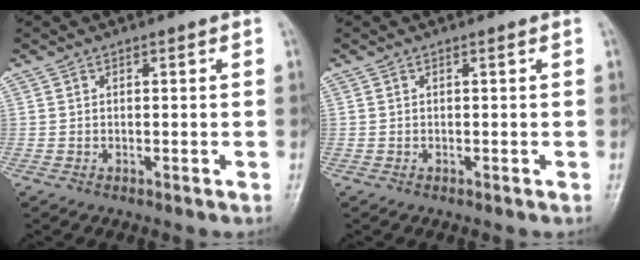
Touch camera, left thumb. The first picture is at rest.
{"total": 0.0}